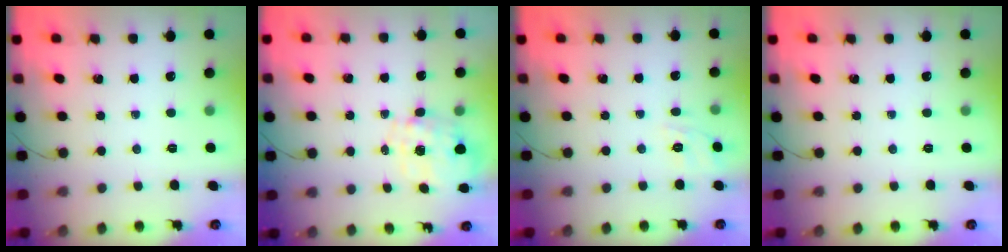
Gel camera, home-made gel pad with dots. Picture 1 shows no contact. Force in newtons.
{"total": 1.1, "press": 1.0, "slide": 0.5}
{"total": 7.4, "press": 7.2, "slide": 1.8}
{"total": 0.0}